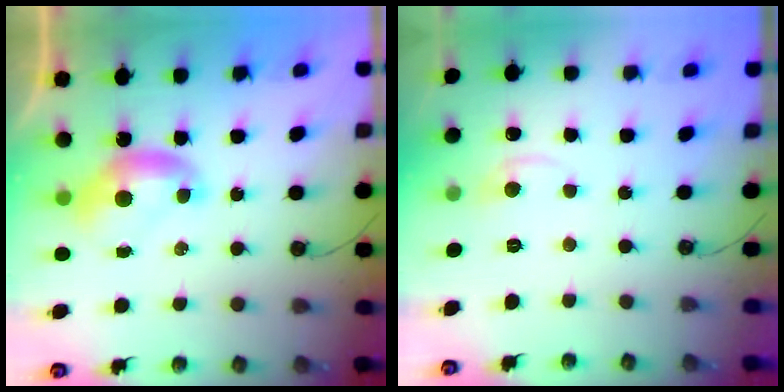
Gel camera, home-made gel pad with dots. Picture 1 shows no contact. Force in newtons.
{"total": 1.0, "press": 0.7, "slide": 0.7}